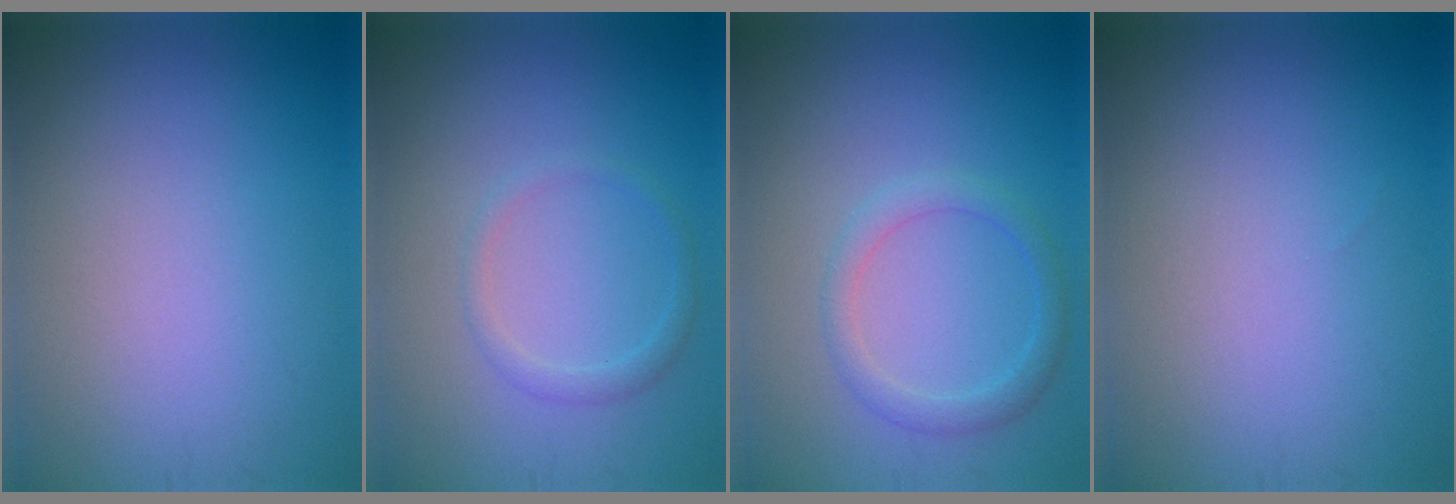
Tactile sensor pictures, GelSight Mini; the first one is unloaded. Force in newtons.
{"total": 1.4, "press": 1.4, "slide": 0.0}
{"total": 2.2, "press": 2.2, "slide": 0.1}
{"total": 0.0}